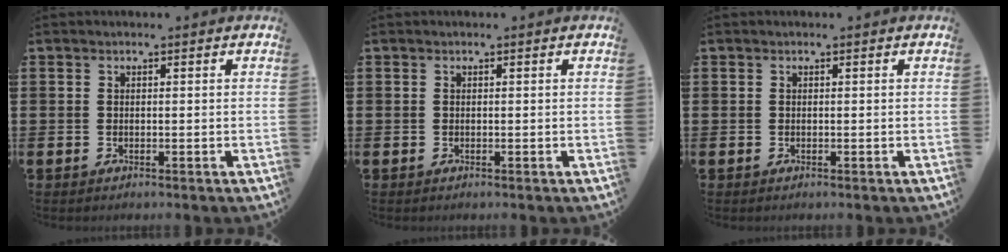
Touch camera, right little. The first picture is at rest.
{"total": 0.0}
{"total": 0.0}